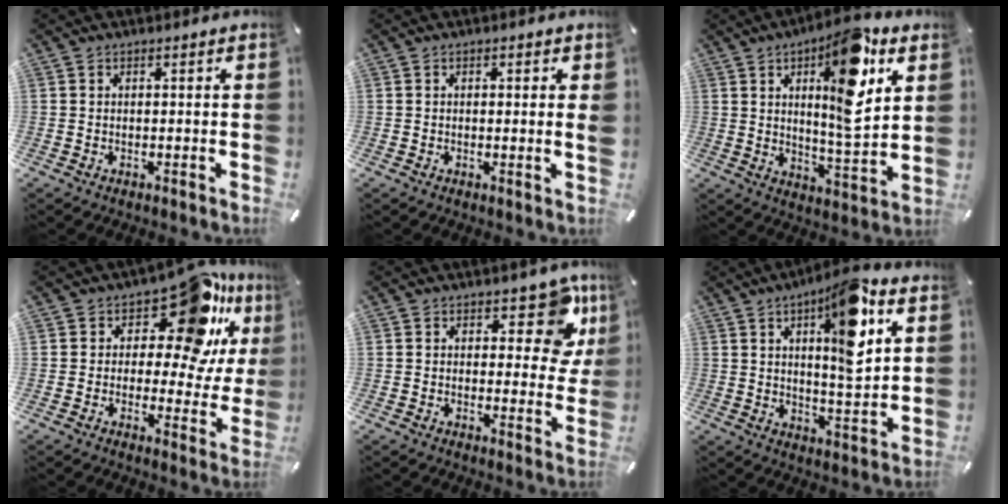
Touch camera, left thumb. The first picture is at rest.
{"total": 1.7, "force": [0.2, 0.3, 1.7], "torque": [-0.024, -0.003, 0.000]}
{"total": 17.4, "force": [7.5, 5.4, 14.8], "torque": [-0.214, -0.039, 0.114]}
{"total": 17.6, "force": [10.1, 8.2, 12.0], "torque": [-0.162, -0.077, 0.165]}
{"total": 10.8, "force": [6.1, 5.6, 6.9], "torque": [-0.059, -0.043, 0.099]}
{"total": 14.7, "force": [6.3, 4.1, 12.6], "torque": [-0.179, -0.032, 0.095]}